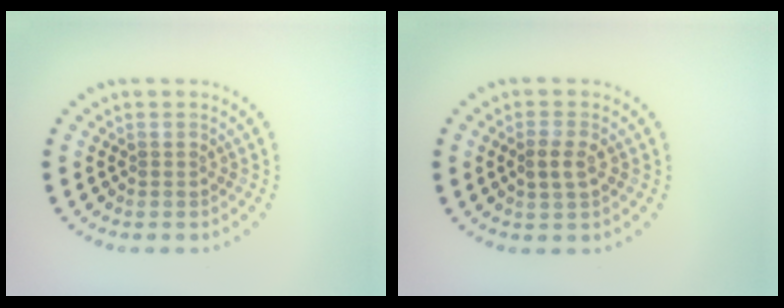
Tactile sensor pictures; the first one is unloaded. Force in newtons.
{"total": 2.2, "press": 2.1, "slide": 0.5}